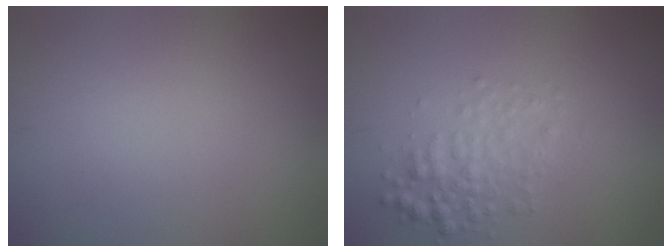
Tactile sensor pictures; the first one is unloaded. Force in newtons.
{"total": 2.6, "press": 2.6, "slide": 0.1}